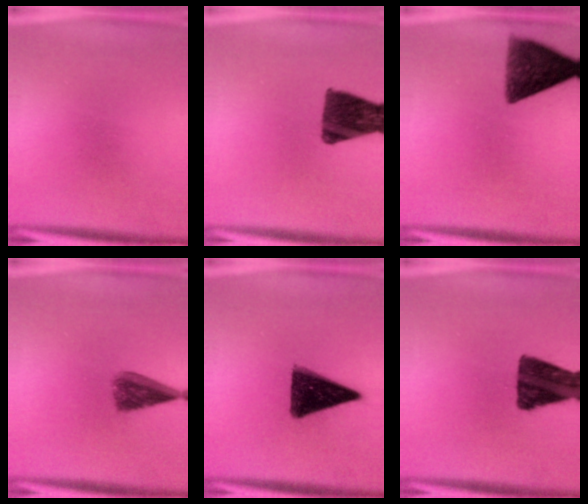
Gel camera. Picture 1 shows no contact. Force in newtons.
{"total": 11.9}
{"total": 10.4}
{"total": 5.4}
{"total": 13.0}
{"total": 13.9}